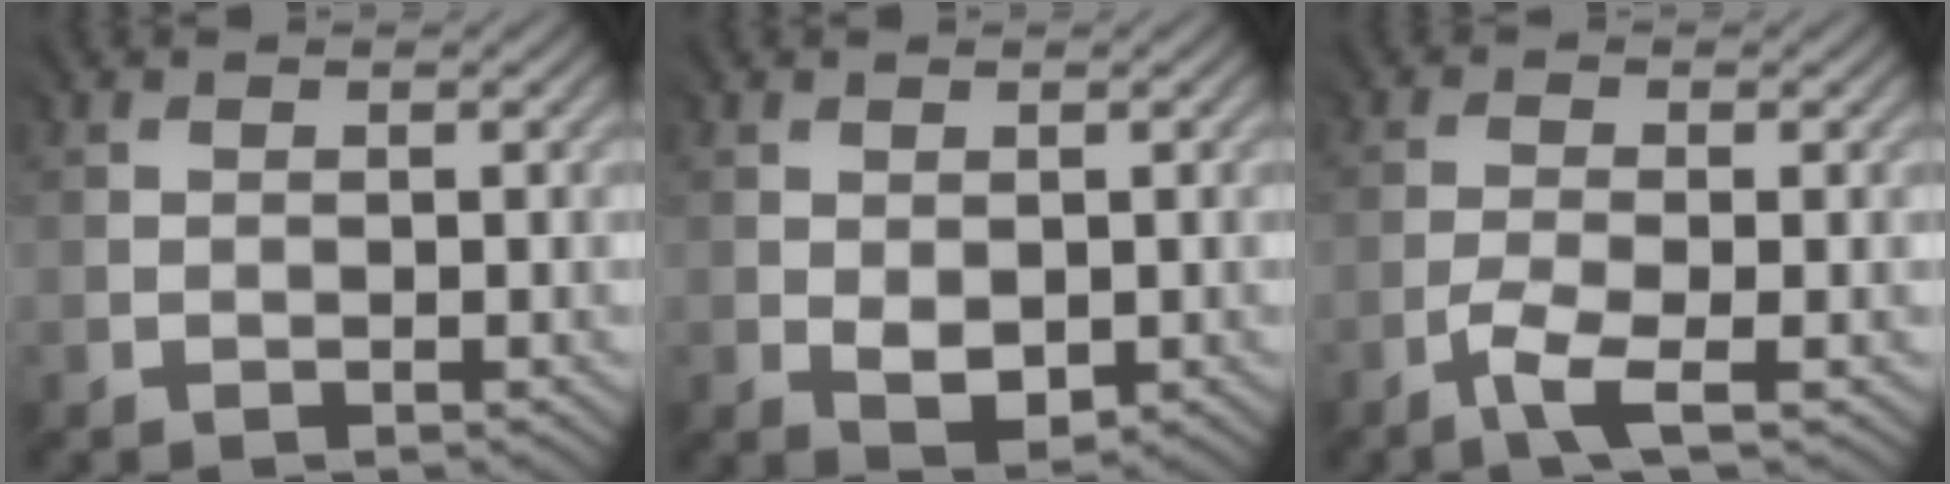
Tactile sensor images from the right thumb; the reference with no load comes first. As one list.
[{"total": 2.7, "force": [-0.3, 1.8, 1.9], "torque": [-0.035, -0.008, 0.001]}, {"total": 3.2, "force": [-2.2, 0.1, 2.3], "torque": [-0.054, -0.003, -0.051]}]